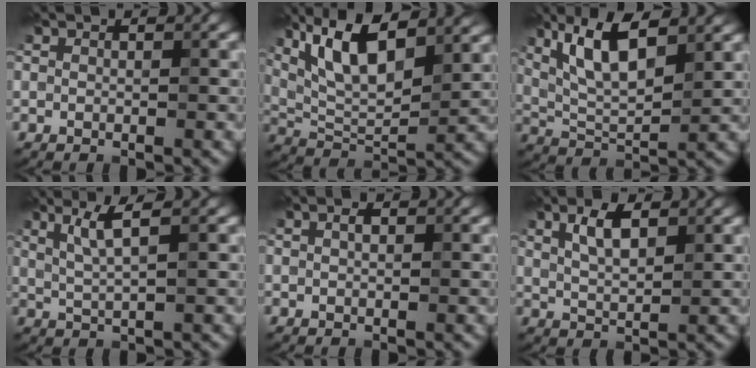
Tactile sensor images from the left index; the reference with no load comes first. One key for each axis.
{"total": 9.5, "fx": 5.2, "fy": 3.3, "fz": 7.2, "tx": -0.138, "ty": 0.013, "tz": 0.097}
{"total": 6.8, "fx": 3.3, "fy": 2.2, "fz": 5.5, "tx": -0.109, "ty": 0.009, "tz": 0.064}
{"total": 2.7, "fx": 1.4, "fy": 0.2, "fz": 2.3, "tx": -0.043, "ty": 0.007, "tz": 0.029}
{"total": 0.7, "fx": 0.3, "fy": 0.3, "fz": 0.6, "tx": -0.011, "ty": 0.005, "tz": 0.004}
{"total": 2.9, "fx": 1.5, "fy": 1.0, "fz": 2.3, "tx": -0.047, "ty": 0.009, "tz": 0.029}